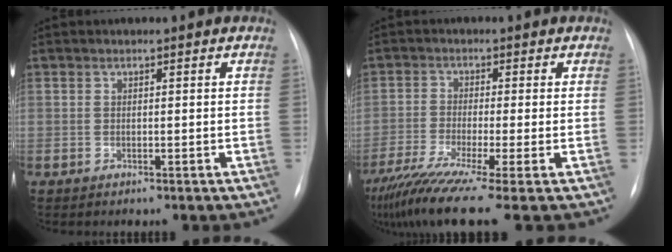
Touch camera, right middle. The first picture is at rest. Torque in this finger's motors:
{"motor_torque": [1.34, -0.80, 0.59, 0.19]}